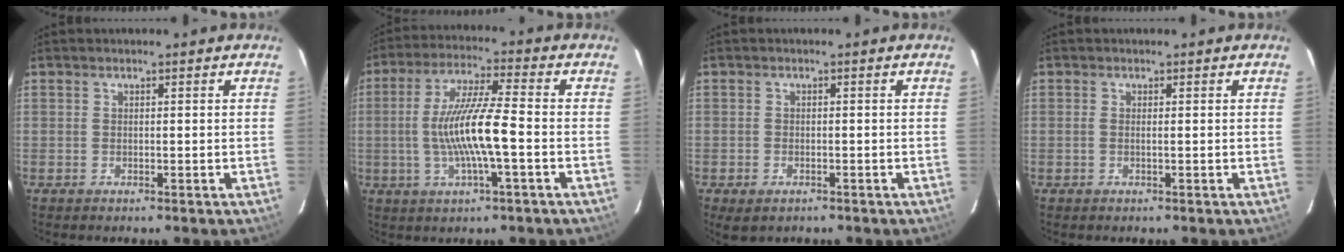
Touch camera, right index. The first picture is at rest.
{"total": 11.9, "force": [-2.1, 0.8, 11.7], "torque": [-0.227, 0.001, -0.038]}
{"total": 2.9, "force": [-1.6, 1.9, 1.4], "torque": [-0.028, -0.007, -0.024]}
{"total": 0.7, "force": [-0.1, -0.1, 0.7], "torque": [-0.014, 0.000, -0.003]}